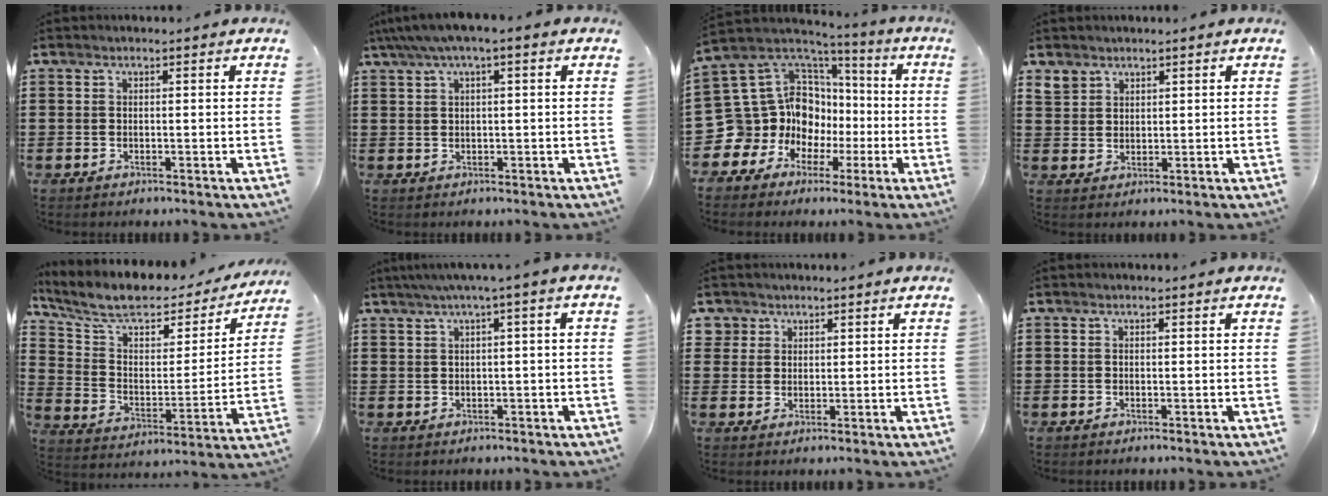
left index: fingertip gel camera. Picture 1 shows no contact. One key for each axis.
{"total": 2.5, "fx": 0.7, "fy": 0.2, "fz": 2.4, "tx": -0.045, "ty": 0.000, "tz": 0.011}
{"total": 14.4, "fx": -1.2, "fy": 13.6, "fz": 4.8, "tx": -0.155, "ty": -0.033, "tz": 0.007}
{"total": 2.6, "fx": 2.0, "fy": 1.7, "fz": 0.3, "tx": -0.015, "ty": 0.005, "tz": 0.039}
{"total": 8.7, "fx": 7.2, "fy": 2.7, "fz": 4.1, "tx": -0.113, "ty": -0.045, "tz": 0.122}
{"total": 2.2, "fx": 0.0, "fy": -0.2, "fz": 2.2, "tx": -0.038, "ty": -0.003, "tz": -0.002}
{"total": 2.8, "fx": 1.6, "fy": 2.3, "fz": 0.1, "tx": -0.006, "ty": 0.005, "tz": 0.029}
{"total": 0.0}